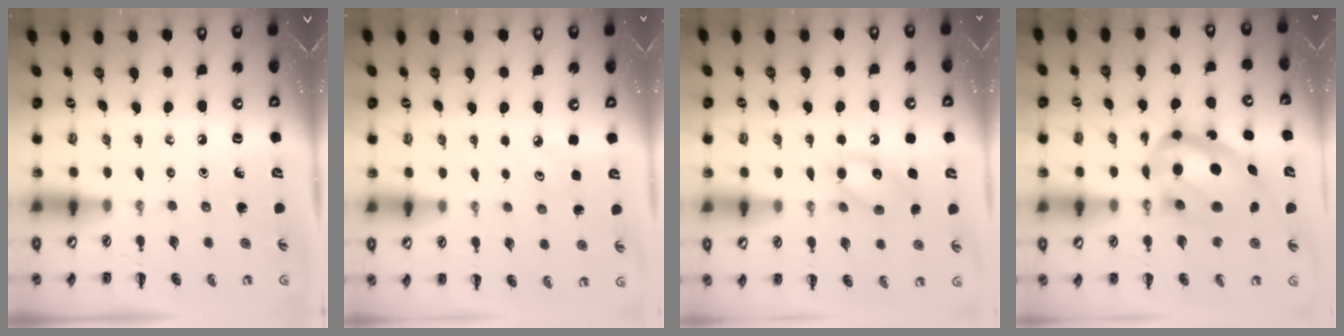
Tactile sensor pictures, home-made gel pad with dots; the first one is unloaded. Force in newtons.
{"total": 2.8, "press": 2.7, "slide": 0.8}
{"total": 11.3, "press": 11.2, "slide": 1.0}
{"total": 13.6, "press": 13.2, "slide": 2.9}